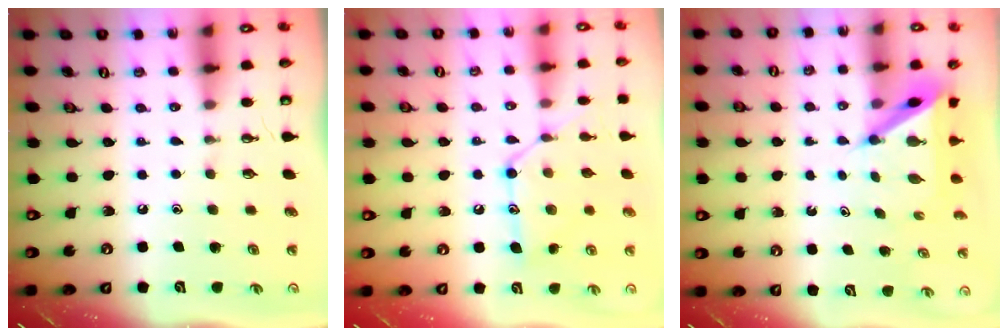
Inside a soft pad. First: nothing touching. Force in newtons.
{"total": 14.8, "press": 14.8, "slide": 1.2}
{"total": 6.4, "press": 6.4, "slide": 0.3}